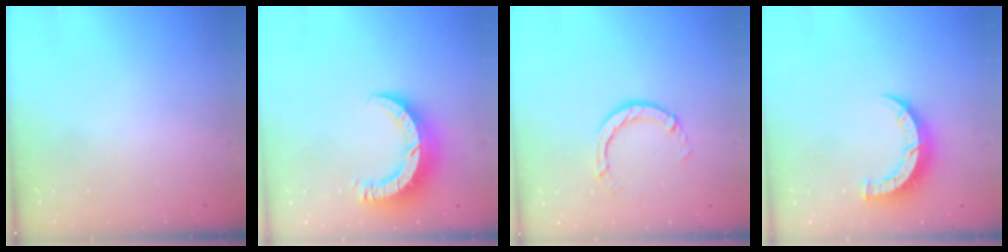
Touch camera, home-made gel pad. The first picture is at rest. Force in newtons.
{"total": 10.3, "press": 10.2, "slide": 1.0}
{"total": 2.9, "press": 2.9, "slide": 0.5}
{"total": 7.0, "press": 7.0, "slide": 0.4}